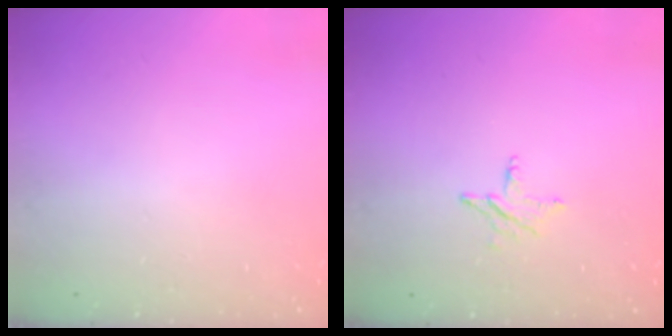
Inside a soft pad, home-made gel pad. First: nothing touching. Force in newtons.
{"total": 3.6, "press": 3.6, "slide": 0.4}